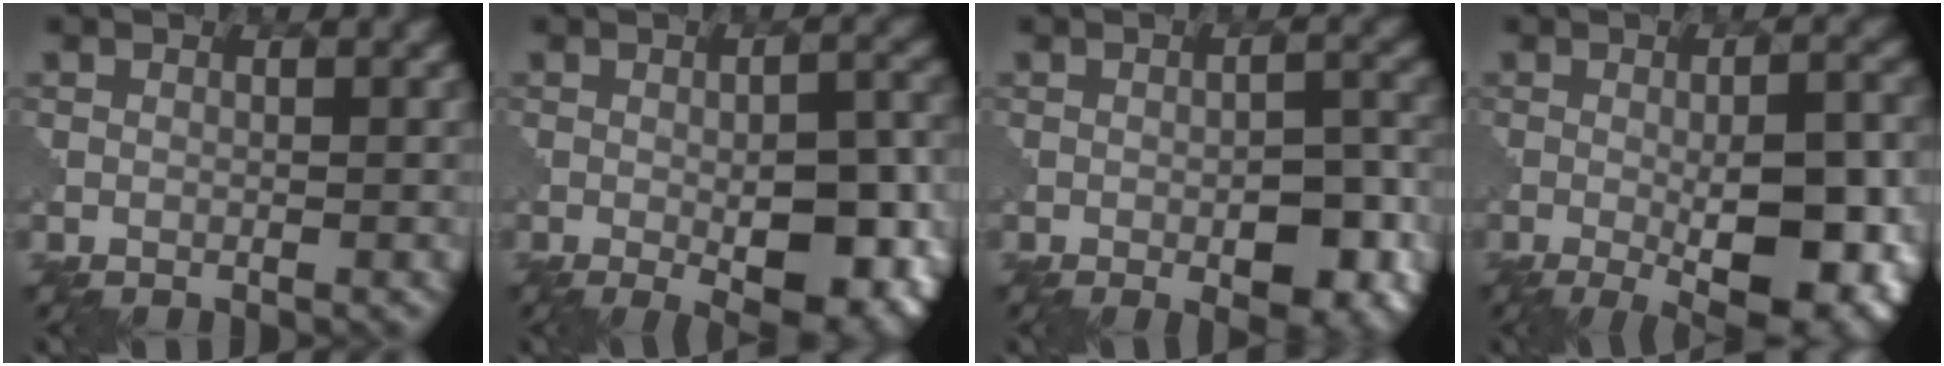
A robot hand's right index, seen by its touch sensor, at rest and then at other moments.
{"total": 8.3, "force": [-1.9, 2.7, 7.5], "torque": [-0.100, -0.006, -0.025]}
{"total": 5.7, "force": [-2.2, 2.1, 4.8], "torque": [-0.064, 0.002, -0.030]}
{"total": 10.5, "force": [-2.5, 3.3, 9.6], "torque": [-0.129, -0.008, -0.030]}